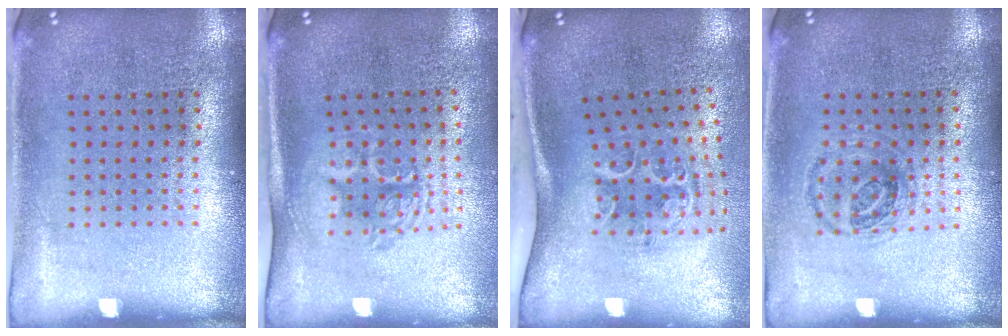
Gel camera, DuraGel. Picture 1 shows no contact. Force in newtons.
{"total": 1.7, "press": 1.4, "slide": 1.1}
{"total": 1.7, "press": 1.3, "slide": 1.1}
{"total": 1.0, "press": 0.9, "slide": 0.3}